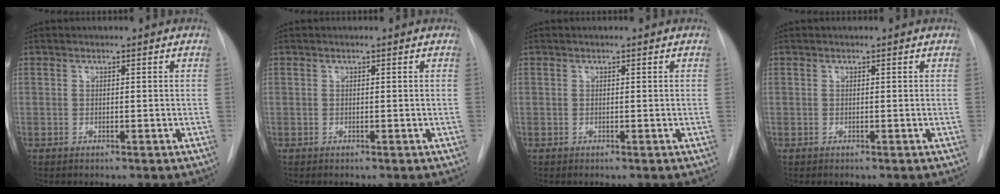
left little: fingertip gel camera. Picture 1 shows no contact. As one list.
[{"total": 0.0}, {"total": 0.0}, {"total": 0.0}]